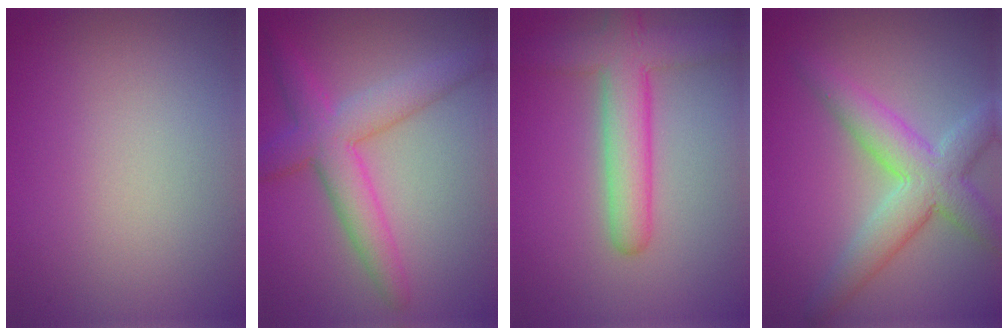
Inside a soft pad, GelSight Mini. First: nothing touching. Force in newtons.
{"total": 5.4, "press": 5.4, "slide": 0.1}
{"total": 5.8, "press": 5.8, "slide": 0.3}
{"total": 5.8, "press": 5.8, "slide": 0.4}